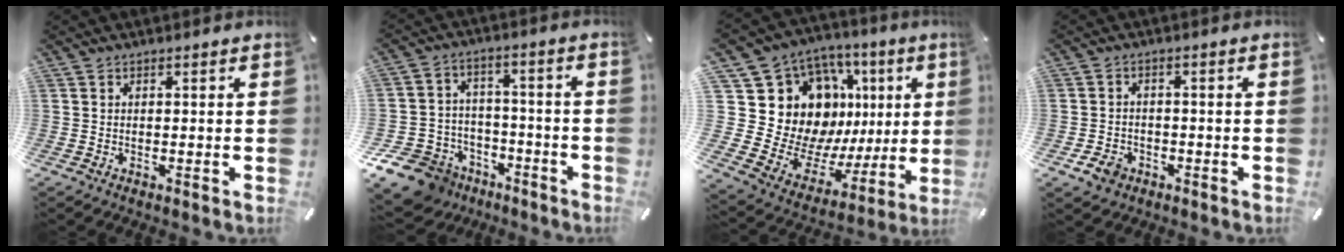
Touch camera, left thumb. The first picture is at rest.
{"total": 12.1, "force": [-7.7, 8.8, 3.1], "torque": [-0.076, 0.053, -0.136]}
{"total": 21.6, "force": [7.4, 17.2, 10.9], "torque": [-0.155, -0.084, 0.178]}
{"total": 4.3, "force": [-2.2, 3.2, 1.6], "torque": [-0.037, 0.008, -0.043]}